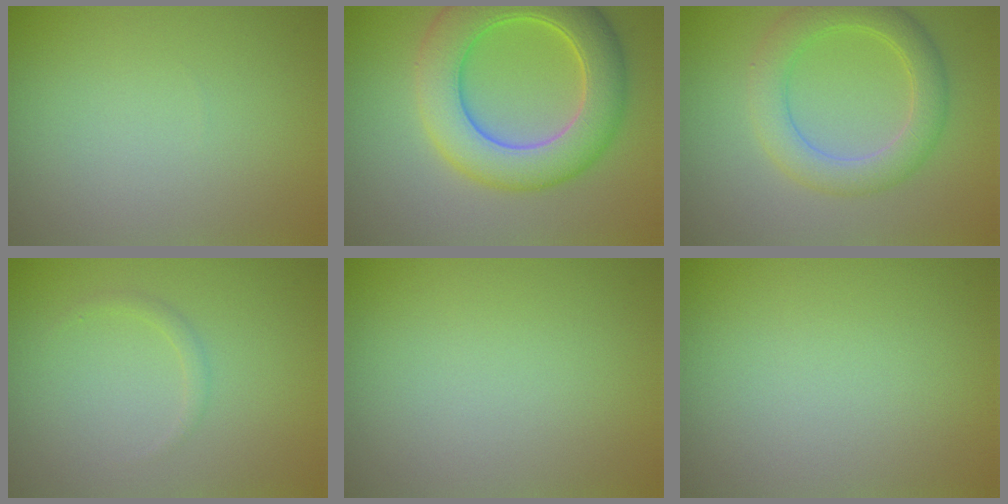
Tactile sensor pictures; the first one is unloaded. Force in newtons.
{"total": 8.6, "press": 8.6, "slide": 0.2}
{"total": 4.5, "press": 4.5, "slide": 0.0}
{"total": 0.8, "press": 0.8, "slide": 0.1}
{"total": 0.0}
{"total": 0.0}